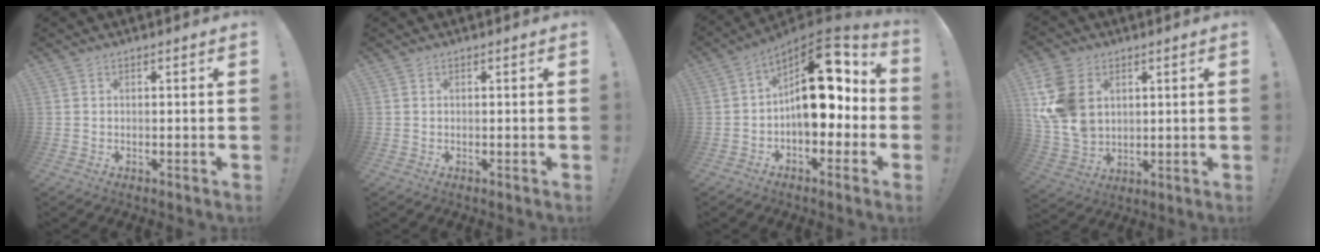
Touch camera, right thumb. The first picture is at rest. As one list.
[{"total": 0.0}, {"total": 18.0, "force": [2.1, 10.0, 14.8], "torque": [-0.198, 0.003, 0.043]}, {"total": 15.7, "force": [4.7, 11.6, 9.5], "torque": [-0.198, -0.020, 0.094]}]